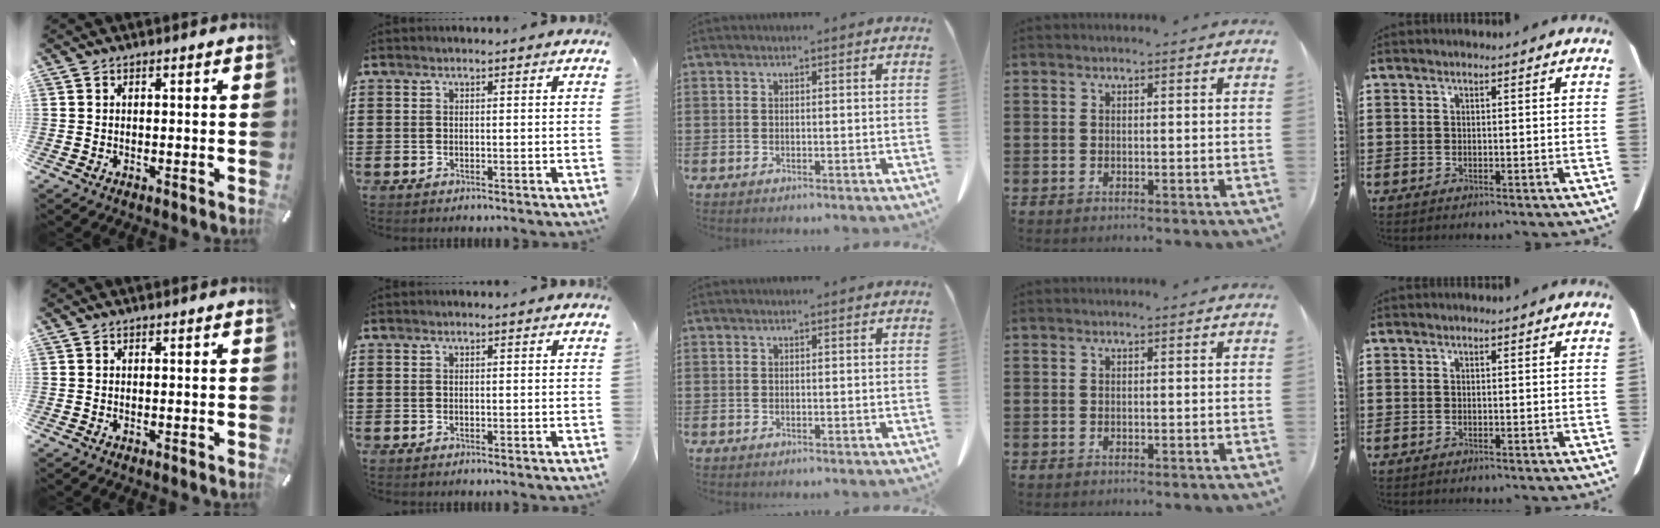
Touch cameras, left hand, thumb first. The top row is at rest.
{}